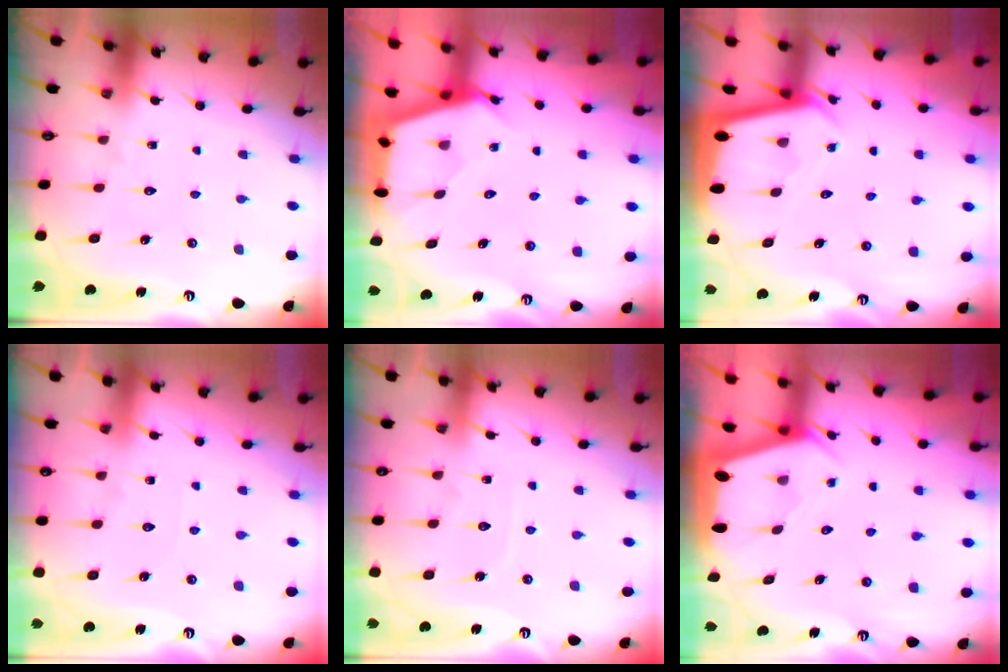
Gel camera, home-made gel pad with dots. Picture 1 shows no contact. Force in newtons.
{"total": 2.7, "press": 2.7, "slide": 0.3}
{"total": 2.1, "press": 2.1, "slide": 0.2}
{"total": 2.6, "press": 2.6, "slide": 0.4}
{"total": 4.2, "press": 4.2, "slide": 0.5}
{"total": 2.0, "press": 1.9, "slide": 0.3}